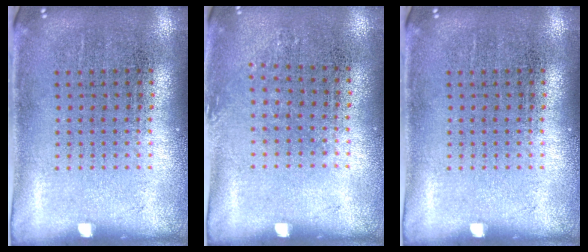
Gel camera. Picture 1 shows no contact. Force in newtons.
{"total": 0.8, "press": 0.7, "slide": 0.4}
{"total": 0.0}